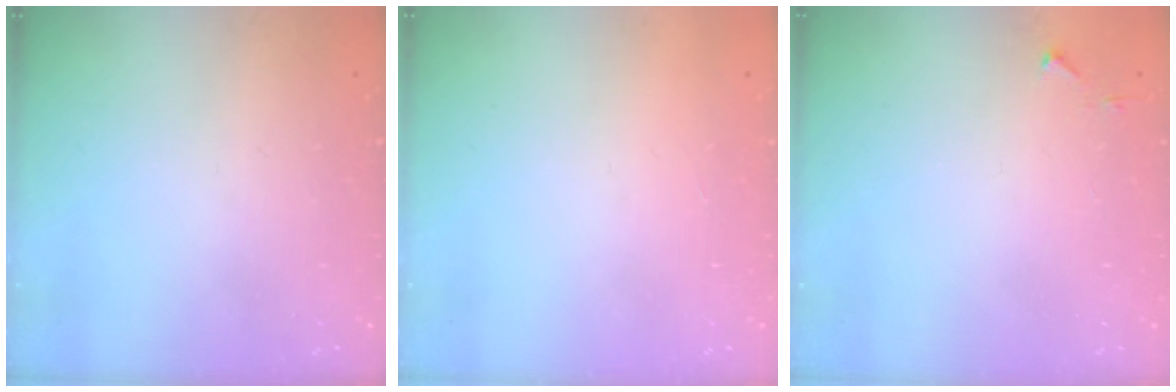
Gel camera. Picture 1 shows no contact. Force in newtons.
{"total": 1.5, "press": 1.5, "slide": 0.1}
{"total": 3.1, "press": 3.1, "slide": 0.5}